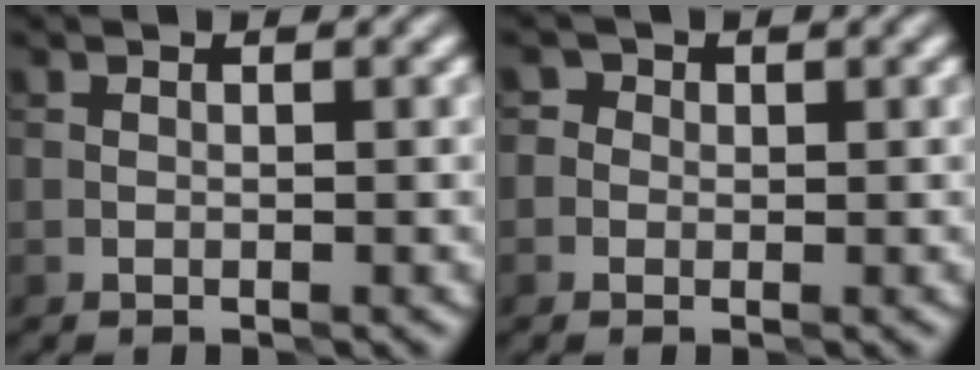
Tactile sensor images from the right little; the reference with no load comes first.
{"total": 2.3, "force": [0.9, 1.9, 0.9], "torque": [0.006, 0.013, -0.009]}